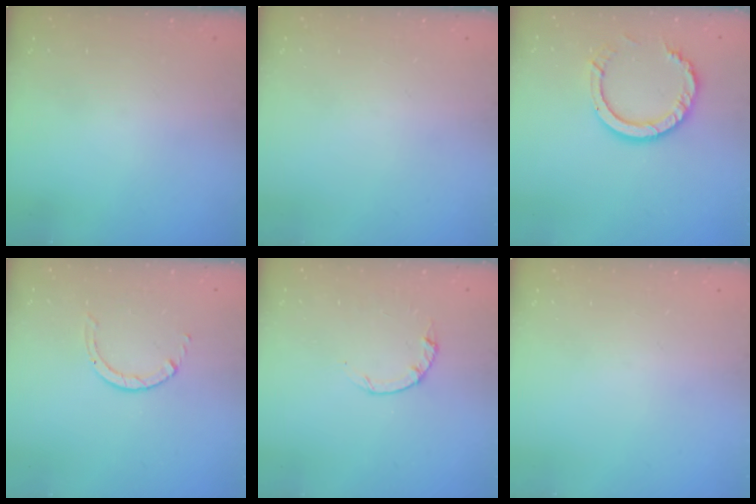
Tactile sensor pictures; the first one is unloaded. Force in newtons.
{"total": 0.0}
{"total": 10.1, "press": 10.1, "slide": 0.9}
{"total": 1.4, "press": 1.4, "slide": 0.1}
{"total": 2.2, "press": 2.1, "slide": 0.4}
{"total": 0.0}